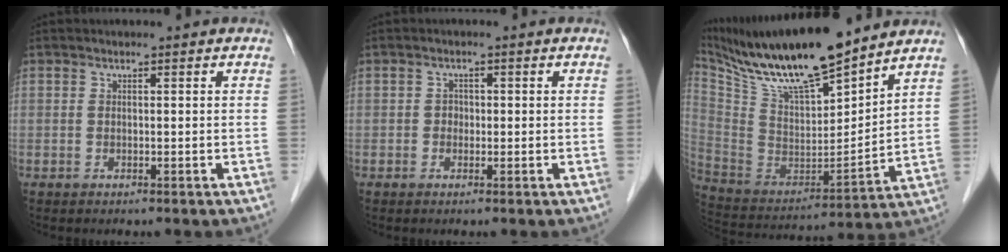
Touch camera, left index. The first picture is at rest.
{"total": 1.1, "force": [-0.2, 1.0, 0.5], "torque": [-0.005, 0.004, -0.004]}
{"total": 18.9, "force": [15.9, 2.3, 10.0], "torque": [-0.190, -0.010, 0.297]}